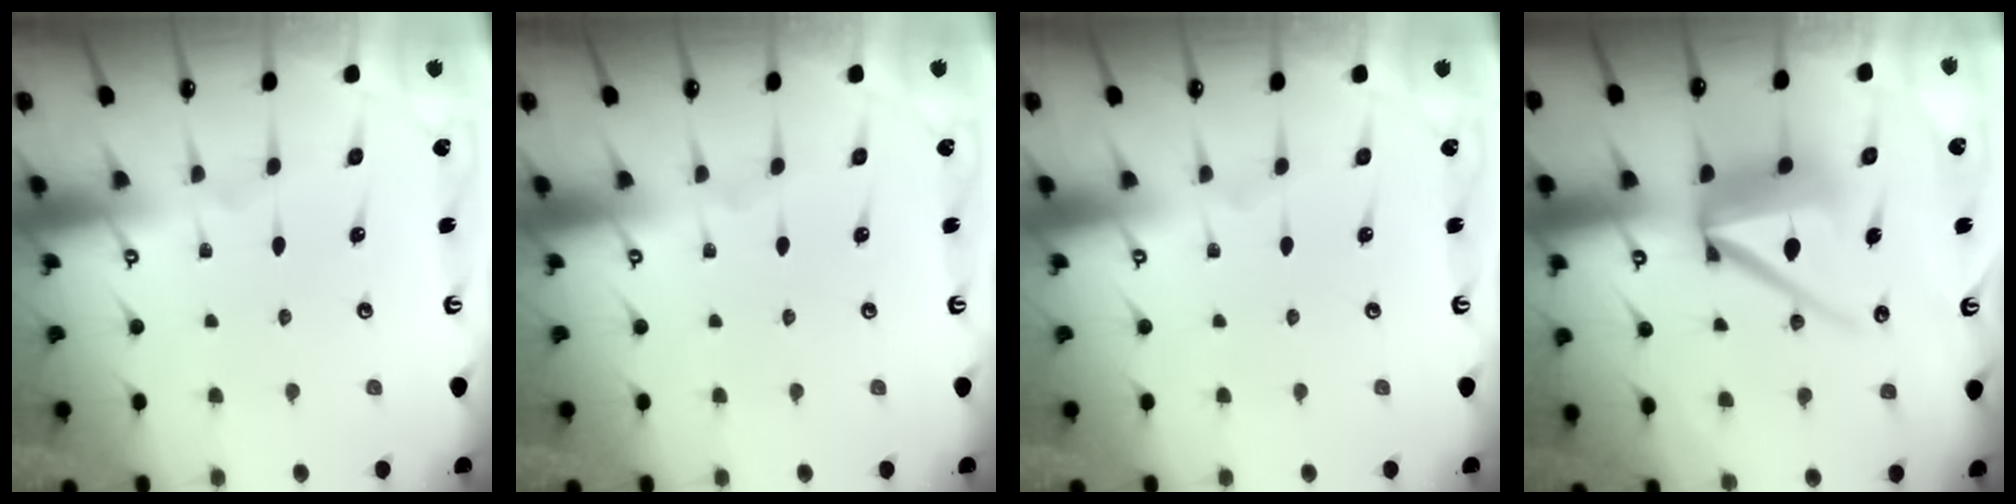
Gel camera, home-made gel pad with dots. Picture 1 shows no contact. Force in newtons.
{"total": 0.0}
{"total": 0.0}
{"total": 12.9, "press": 12.8, "slide": 1.5}